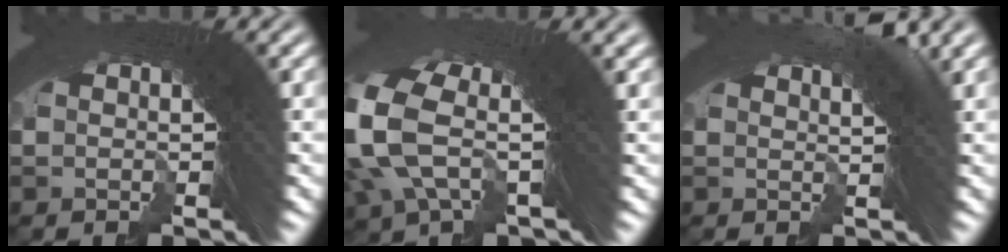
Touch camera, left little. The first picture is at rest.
{"total": 7.3, "force": [1.7, 3.7, 6.1], "torque": [-0.150, -0.008, 0.027]}
{"total": 4.3, "force": [3.0, -0.8, 3.0], "torque": [-0.035, 0.010, 0.047]}